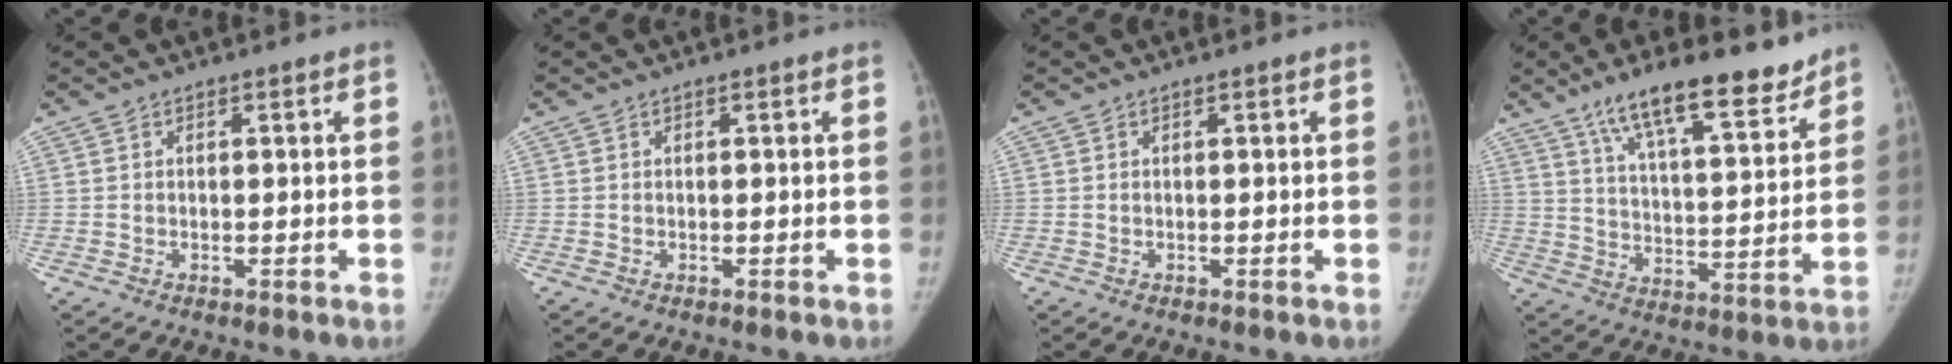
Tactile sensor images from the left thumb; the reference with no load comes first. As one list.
[{"total": 0.0}, {"total": 0.0}, {"total": 16.8, "force": [12.3, 4.5, 10.5], "torque": [-0.134, -0.063, 0.203]}]